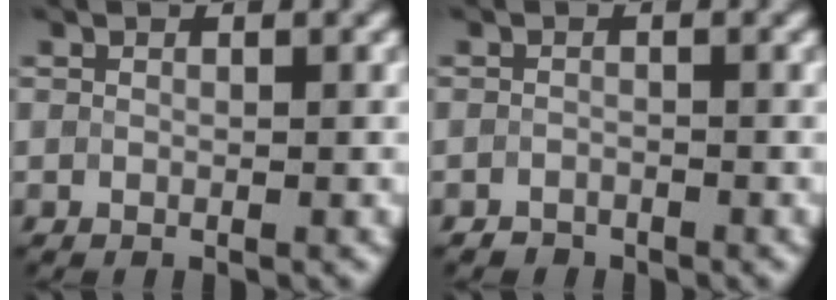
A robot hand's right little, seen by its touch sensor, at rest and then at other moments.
{"total": 1.0, "force": [-0.9, 0.4, -0.1], "torque": [0.004, 0.004, -0.017]}